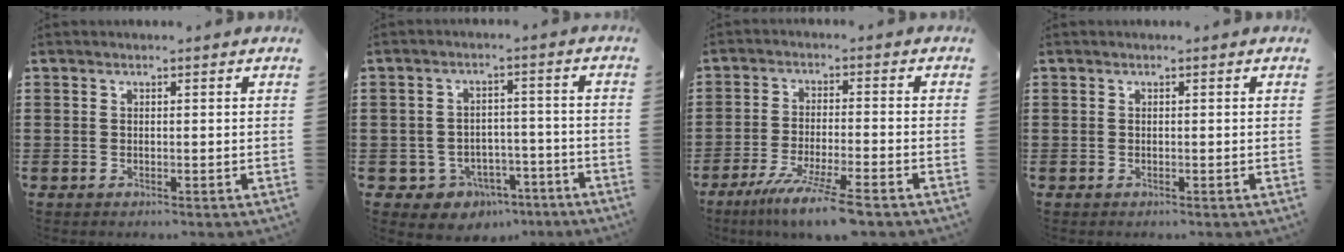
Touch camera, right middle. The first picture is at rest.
{"total": 4.3, "force": [-3.3, 2.7, 0.7], "torque": [-0.029, 0.010, -0.068]}
{"total": 7.8, "force": [-6.0, 0.0, 4.9], "torque": [-0.094, -0.017, -0.111]}
{"total": 0.0}